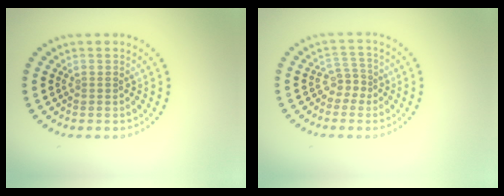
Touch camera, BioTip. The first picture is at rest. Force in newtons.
{"total": 1.9, "press": 1.3, "slide": 1.4}